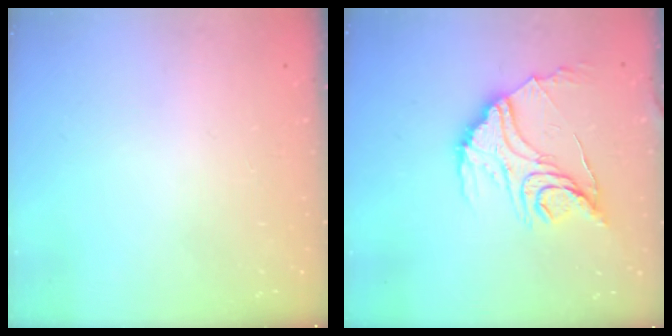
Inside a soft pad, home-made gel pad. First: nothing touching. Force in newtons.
{"total": 17.0, "press": 17.0, "slide": 1.3}